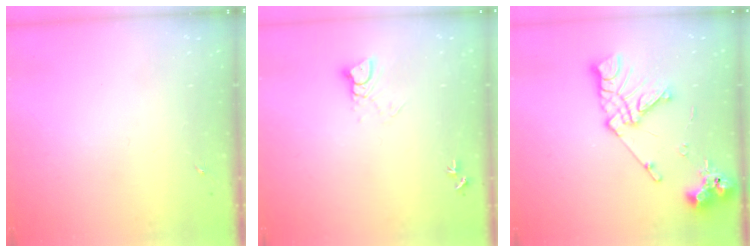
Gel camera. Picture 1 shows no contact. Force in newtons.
{"total": 4.7, "press": 4.7, "slide": 0.2}
{"total": 15.5, "press": 15.4, "slide": 1.9}